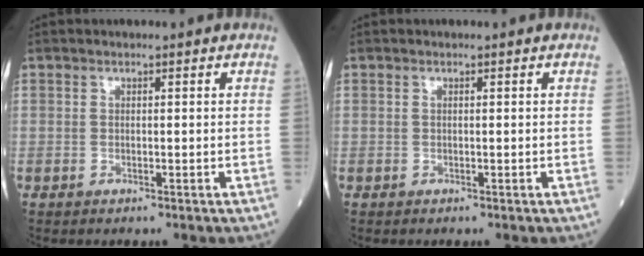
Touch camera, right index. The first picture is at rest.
{"total": 0.0}